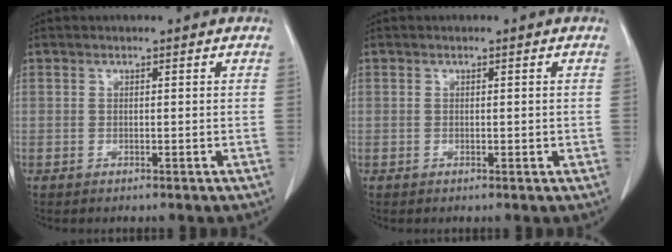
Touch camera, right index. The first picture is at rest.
{"total": 0.8, "force": [-0.1, 0.5, 0.6], "torque": [-0.005, 0.002, -0.001]}